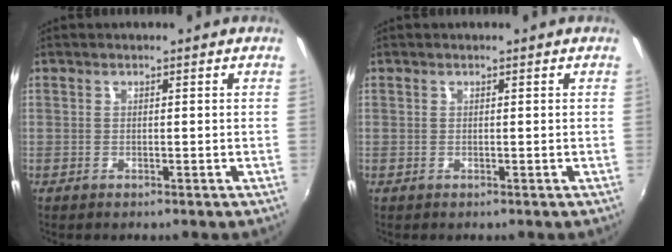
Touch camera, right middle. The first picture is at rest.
{"total": 0.0}